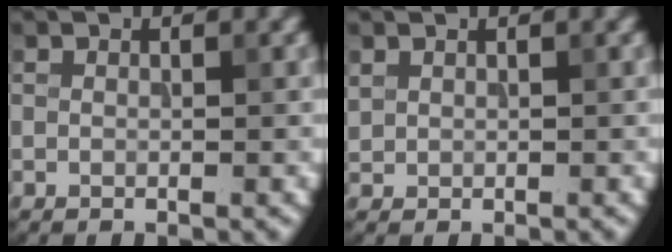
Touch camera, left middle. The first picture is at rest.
{"total": 1.0, "force": [0.6, 0.7, 0.0], "torque": [0.000, 0.000, 0.014]}